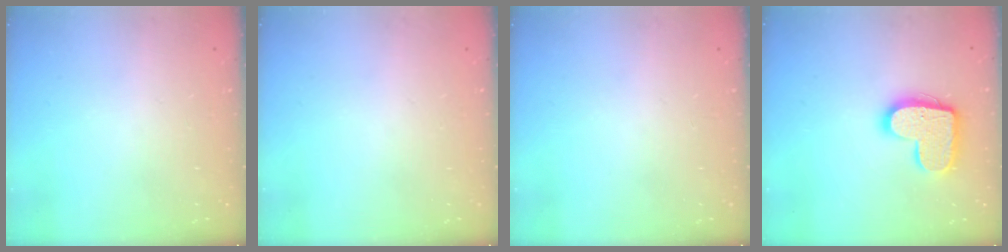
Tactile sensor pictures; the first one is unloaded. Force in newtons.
{"total": 0.0}
{"total": 0.0}
{"total": 14.9, "press": 14.9, "slide": 1.0}